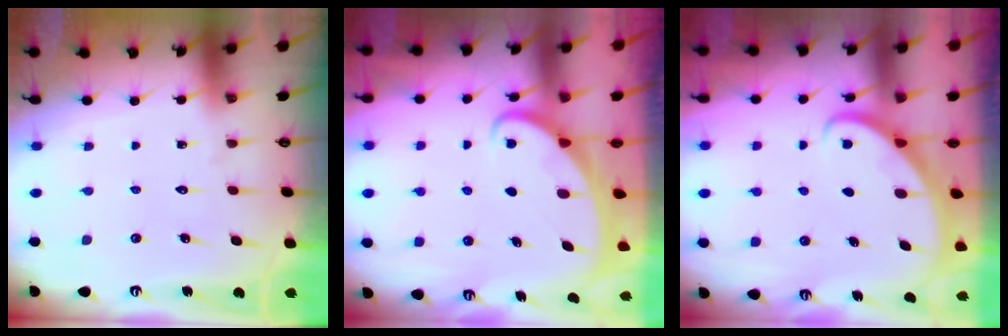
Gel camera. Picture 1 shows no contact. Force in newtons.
{"total": 2.1, "press": 2.1, "slide": 0.0}
{"total": 2.9, "press": 2.9, "slide": 0.2}